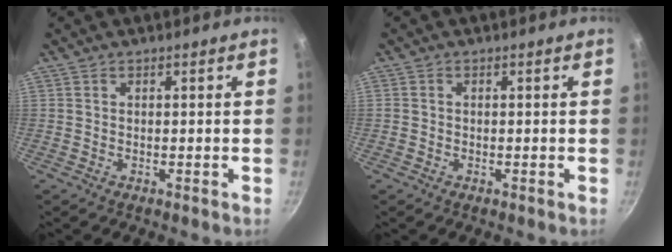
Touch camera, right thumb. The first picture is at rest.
{"total": 0.7, "force": [-0.2, 0.6, 0.2], "torque": [-0.005, 0.002, -0.004]}